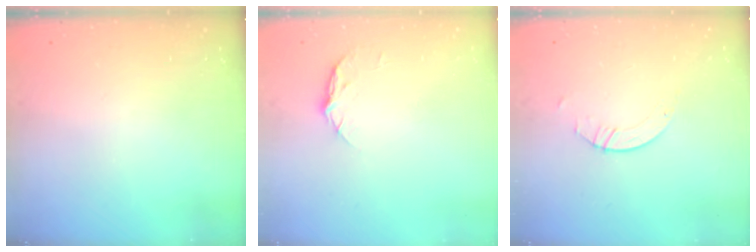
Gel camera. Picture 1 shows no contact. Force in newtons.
{"total": 5.2, "press": 5.2, "slide": 0.7}
{"total": 2.1, "press": 2.1, "slide": 0.1}